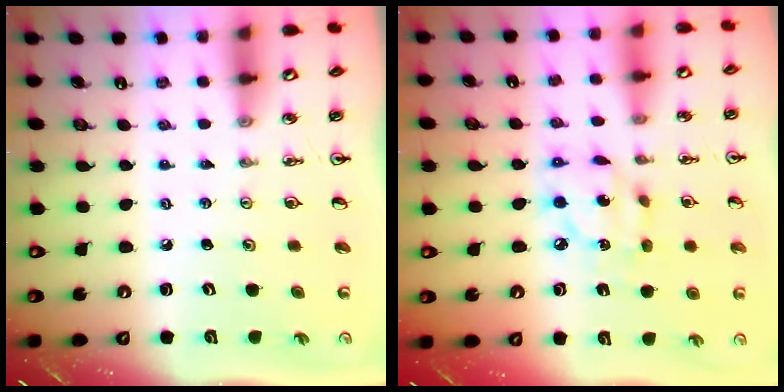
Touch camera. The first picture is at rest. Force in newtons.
{"total": 10.3, "press": 10.2, "slide": 0.7}